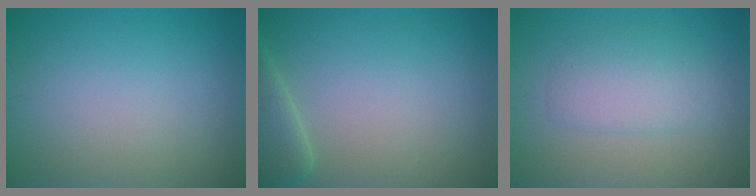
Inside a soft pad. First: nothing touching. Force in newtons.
{"total": 3.1, "press": 3.1, "slide": 0.4}
{"total": 3.1, "press": 3.1, "slide": 0.0}